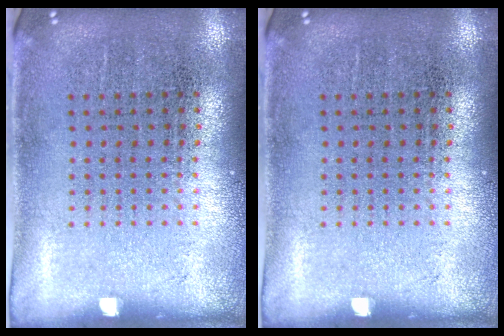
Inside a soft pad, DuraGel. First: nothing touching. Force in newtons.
{"total": 0.0}